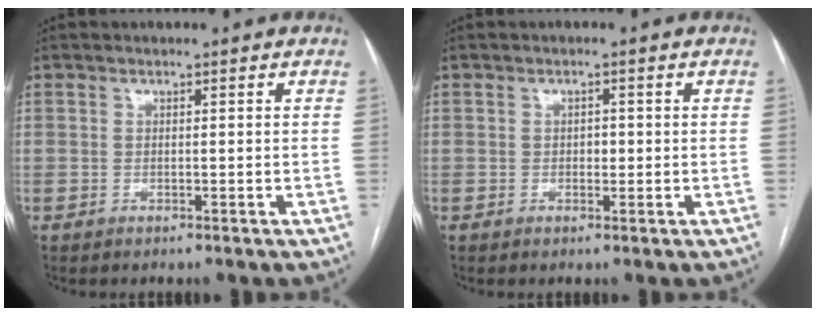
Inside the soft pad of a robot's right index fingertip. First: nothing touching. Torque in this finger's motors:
{"motor_torque": [0.33, 0.11, 0.02, 0.01]}